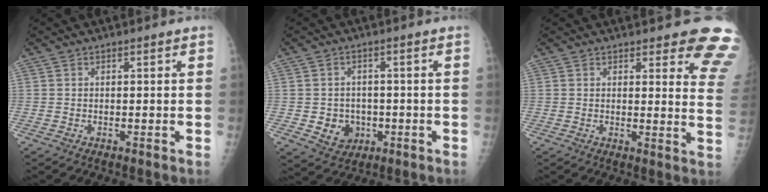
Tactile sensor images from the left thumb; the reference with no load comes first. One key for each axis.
{"total": 6.0, "fx": -1.3, "fy": 5.3, "fz": 2.5, "tx": -0.013, "ty": 0.007, "tz": -0.012}
{"total": 10.4, "fx": 8.9, "fy": 2.8, "fz": 4.6, "tx": -0.009, "ty": -0.064, "tz": 0.071}